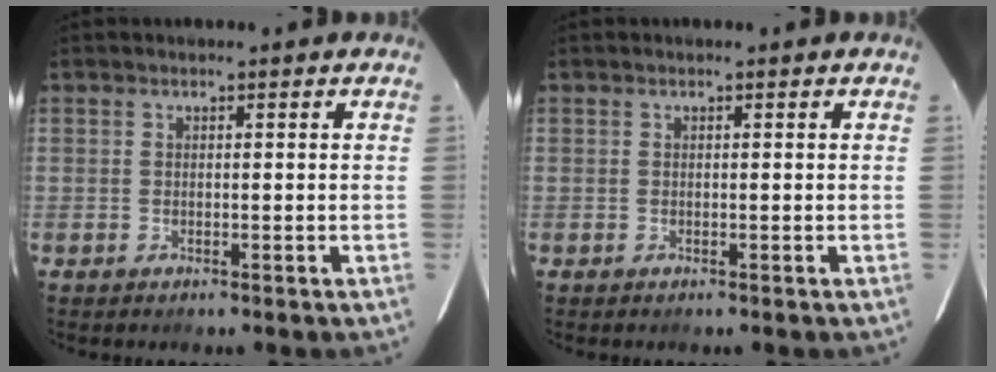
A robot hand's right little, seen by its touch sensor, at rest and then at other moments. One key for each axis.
{"total": 0.0}